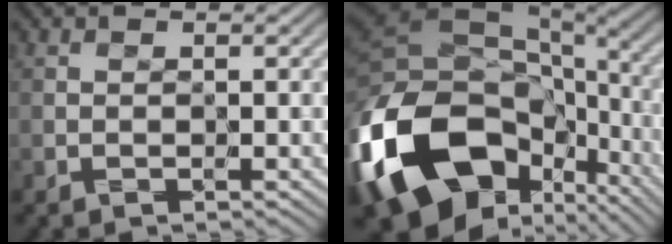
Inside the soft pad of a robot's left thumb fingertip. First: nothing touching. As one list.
[{"total": 20.0, "force": [-6.2, 13.9, 13.0], "torque": [-0.317, -0.030, -0.096]}]